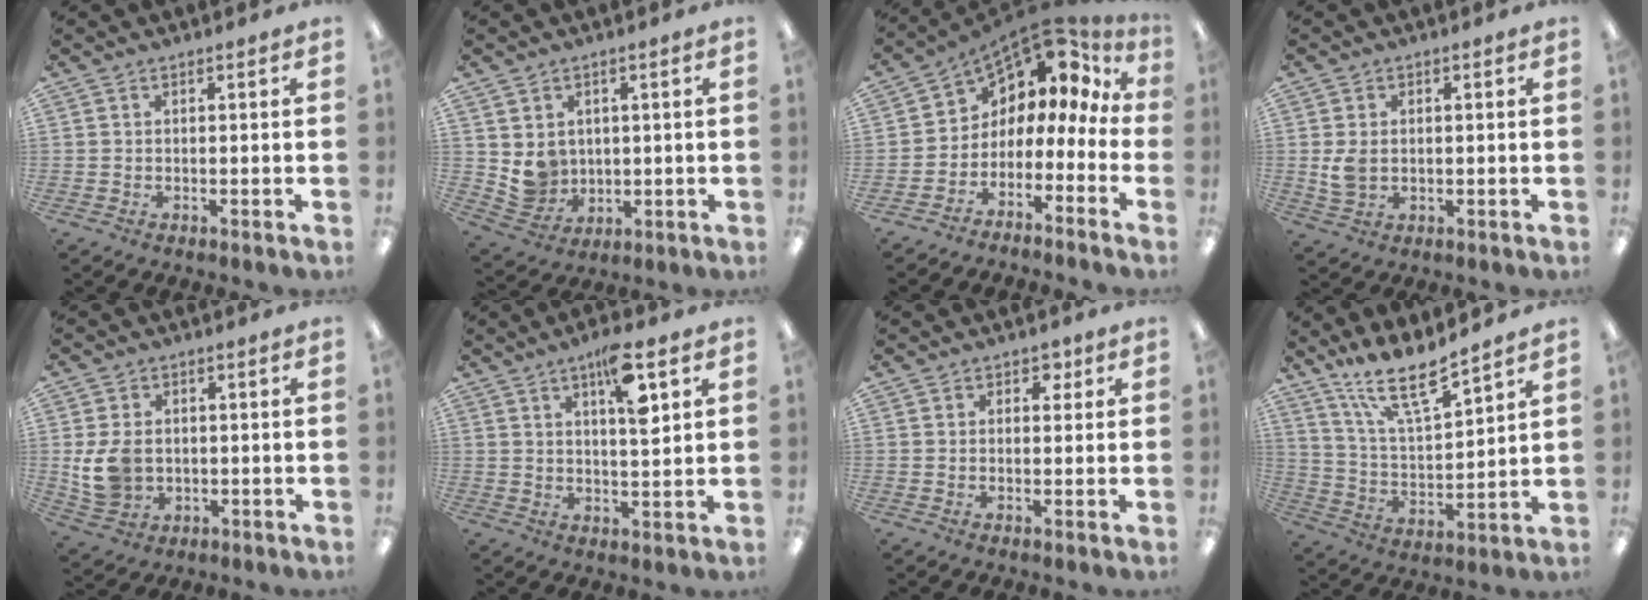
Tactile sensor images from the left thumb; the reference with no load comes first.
{"total": 6.7, "force": [2.3, 6.2, 1.4], "torque": [-0.031, -0.005, 0.053]}
{"total": 5.1, "force": [4.4, 2.5, 0.5], "torque": [-0.040, -0.059, 0.077]}
{"total": 4.6, "force": [0.3, 3.6, 2.8], "torque": [-0.045, -0.003, 0.003]}
{"total": 8.9, "force": [-0.2, 7.0, 5.4], "torque": [-0.122, 0.010, -0.001]}
{"total": 10.0, "force": [5.0, 2.7, 8.2], "torque": [-0.129, -0.015, 0.077]}
{"total": 2.6, "force": [1.0, 2.0, 1.2], "torque": [-0.001, -0.003, 0.013]}
{"total": 13.3, "force": [11.5, 2.0, 6.5], "torque": [-0.136, -0.071, 0.201]}